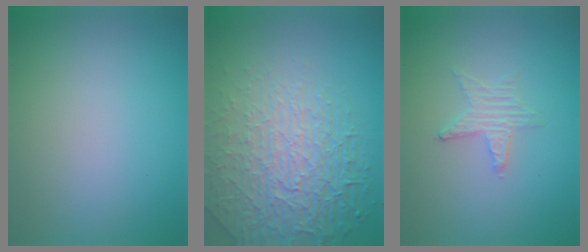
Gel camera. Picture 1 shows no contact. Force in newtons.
{"total": 8.4, "press": 5.7, "slide": 6.2}
{"total": 0.9, "press": 0.9, "slide": 0.2}